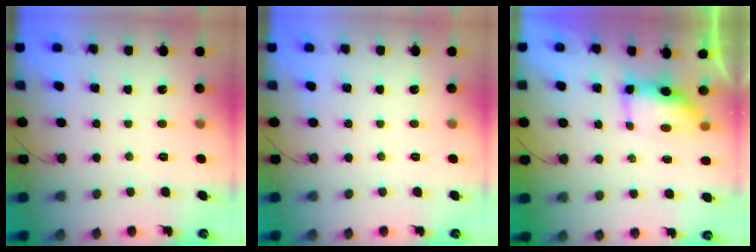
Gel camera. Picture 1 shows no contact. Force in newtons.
{"total": 0.0}
{"total": 7.1, "press": 7.1, "slide": 0.5}